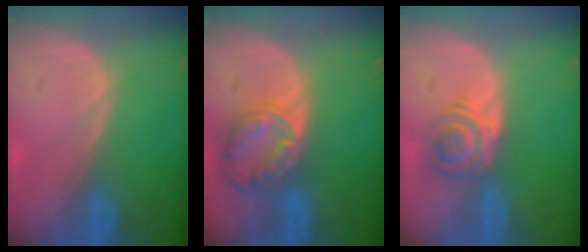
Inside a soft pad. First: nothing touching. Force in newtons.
{"total": 8.2, "press": 7.0, "slide": 4.3}
{"total": 5.9, "press": 4.8, "slide": 3.3}